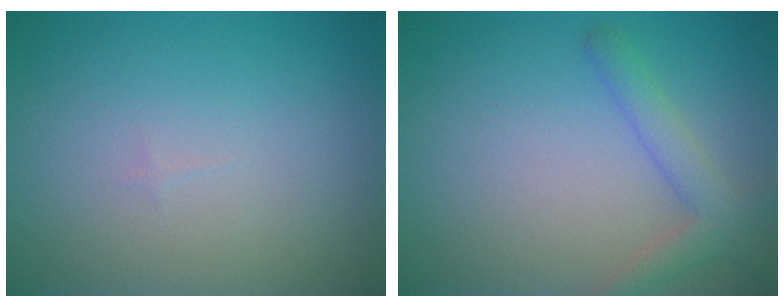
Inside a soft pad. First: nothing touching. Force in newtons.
{"total": 2.6, "press": 2.6, "slide": 0.2}